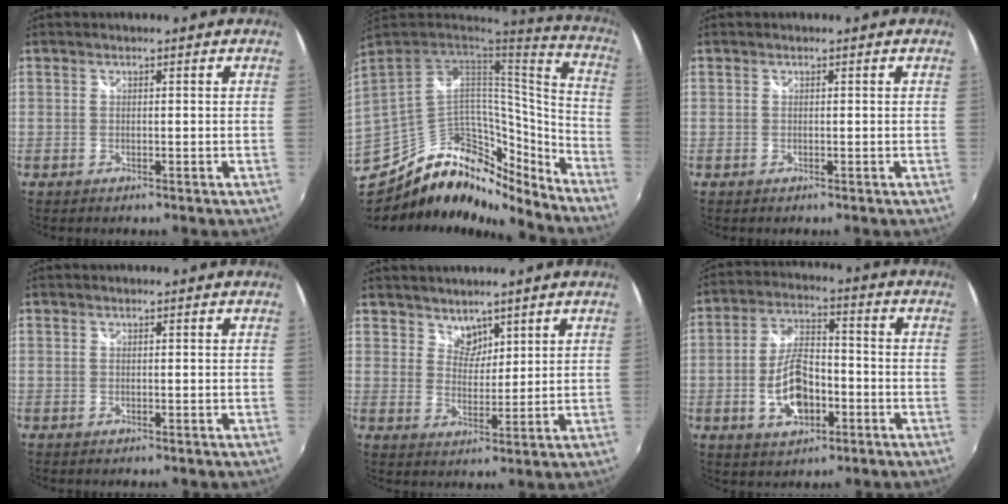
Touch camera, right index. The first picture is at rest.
{"total": 25.8, "force": [-18.6, 14.3, 10.7], "torque": [-0.240, 0.038, -0.296]}
{"total": 0.0}
{"total": 0.0}
{"total": 4.0, "force": [3.2, 2.3, 0.6], "torque": [0.001, 0.006, 0.059]}
{"total": 10.4, "force": [-3.5, 5.3, 8.3], "torque": [-0.166, 0.009, -0.054]}